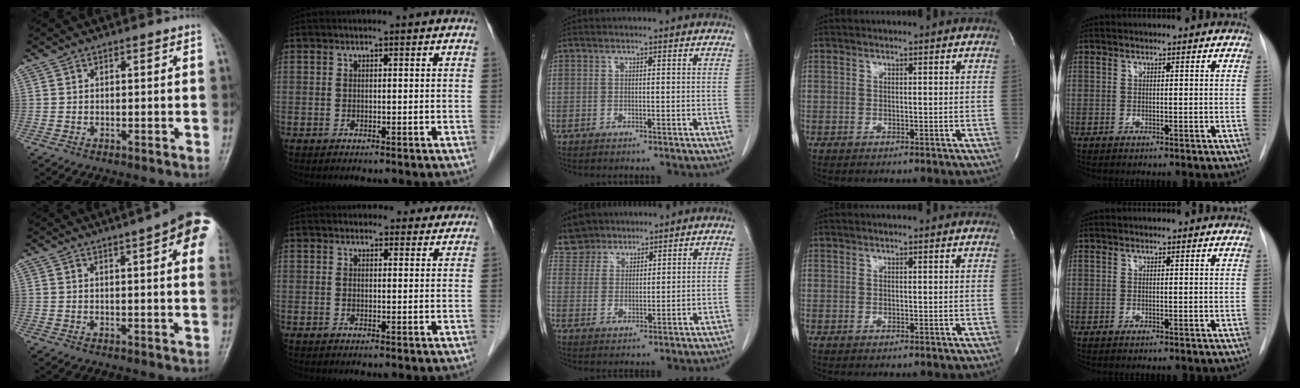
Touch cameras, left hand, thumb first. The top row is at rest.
{"thumb": {"total": 15.9, "force": [7.4, 3.6, 13.6], "torque": [-0.166, -0.004, 0.080]}, "index": {"total": 10.7, "force": [9.9, 3.4, 2.3], "torque": [0.001, 0.024, 0.108]}, "middle": {"total": 5.5, "force": [4.7, 2.9, -0.2], "torque": [0.001, 0.012, 0.091]}}